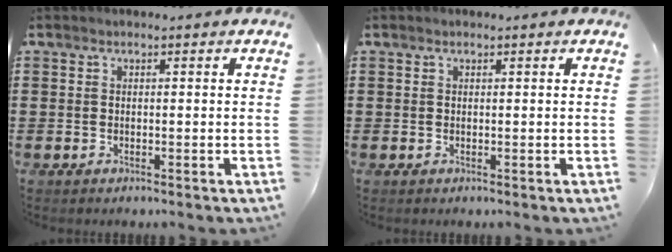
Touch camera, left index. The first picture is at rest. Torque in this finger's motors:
{"motor_torque": [0.03, -0.01, -0.02, -0.01]}